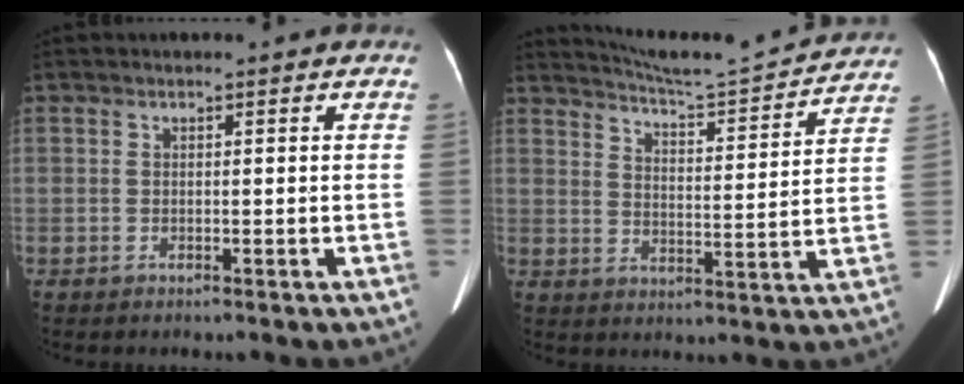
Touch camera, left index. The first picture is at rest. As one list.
[{"total": 14.2, "force": [13.8, -0.6, 3.0], "torque": [-0.059, -0.027, 0.191]}]